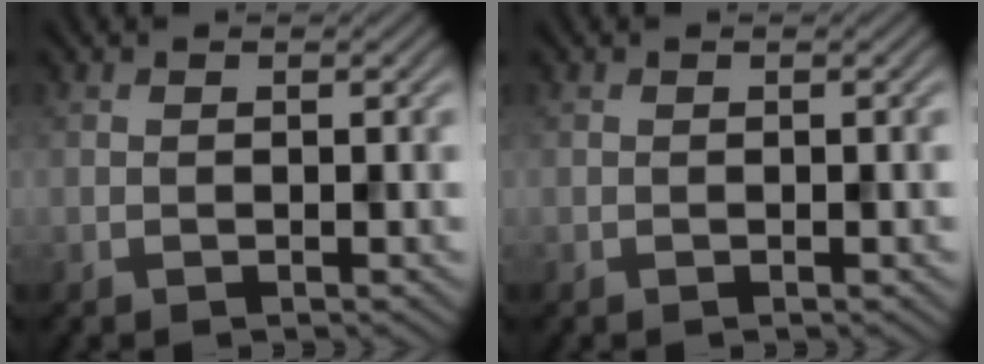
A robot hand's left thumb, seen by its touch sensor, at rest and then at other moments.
{"total": 0.0}